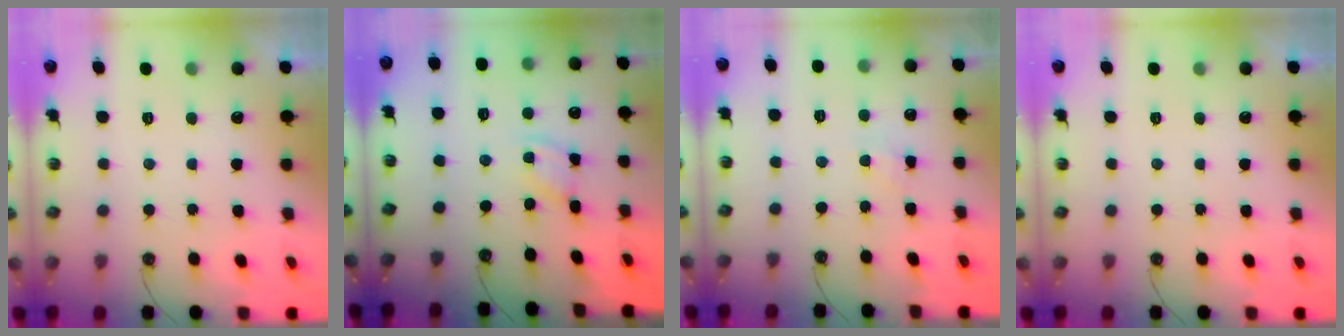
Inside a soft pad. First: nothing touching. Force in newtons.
{"total": 1.9, "press": 1.8, "slide": 0.3}
{"total": 4.2, "press": 4.1, "slide": 0.6}
{"total": 0.0}